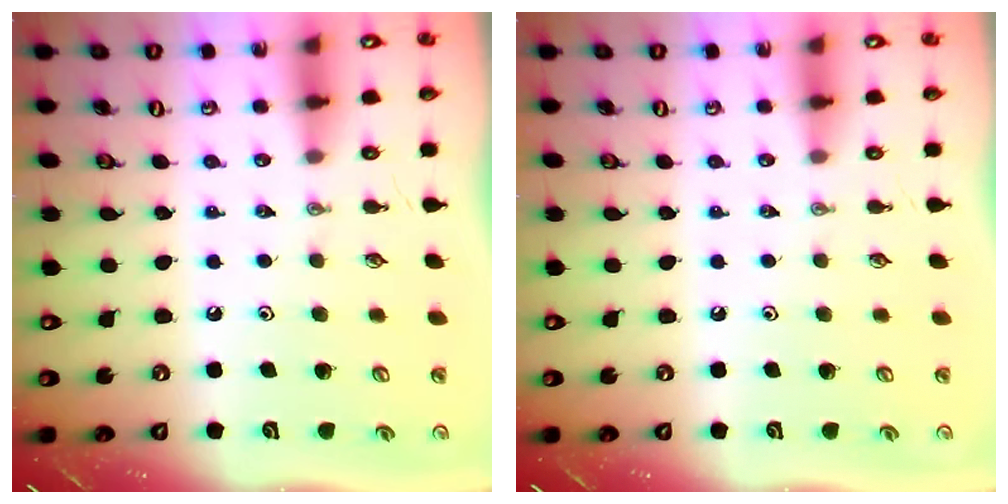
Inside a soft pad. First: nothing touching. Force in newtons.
{"total": 0.0}